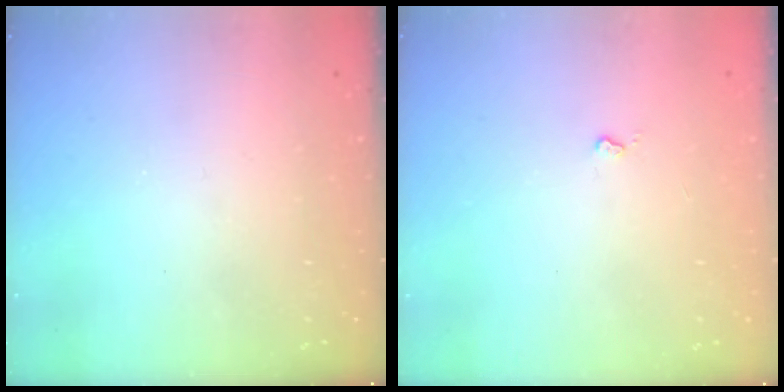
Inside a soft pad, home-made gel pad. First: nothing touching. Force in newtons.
{"total": 2.6, "press": 2.6, "slide": 0.4}